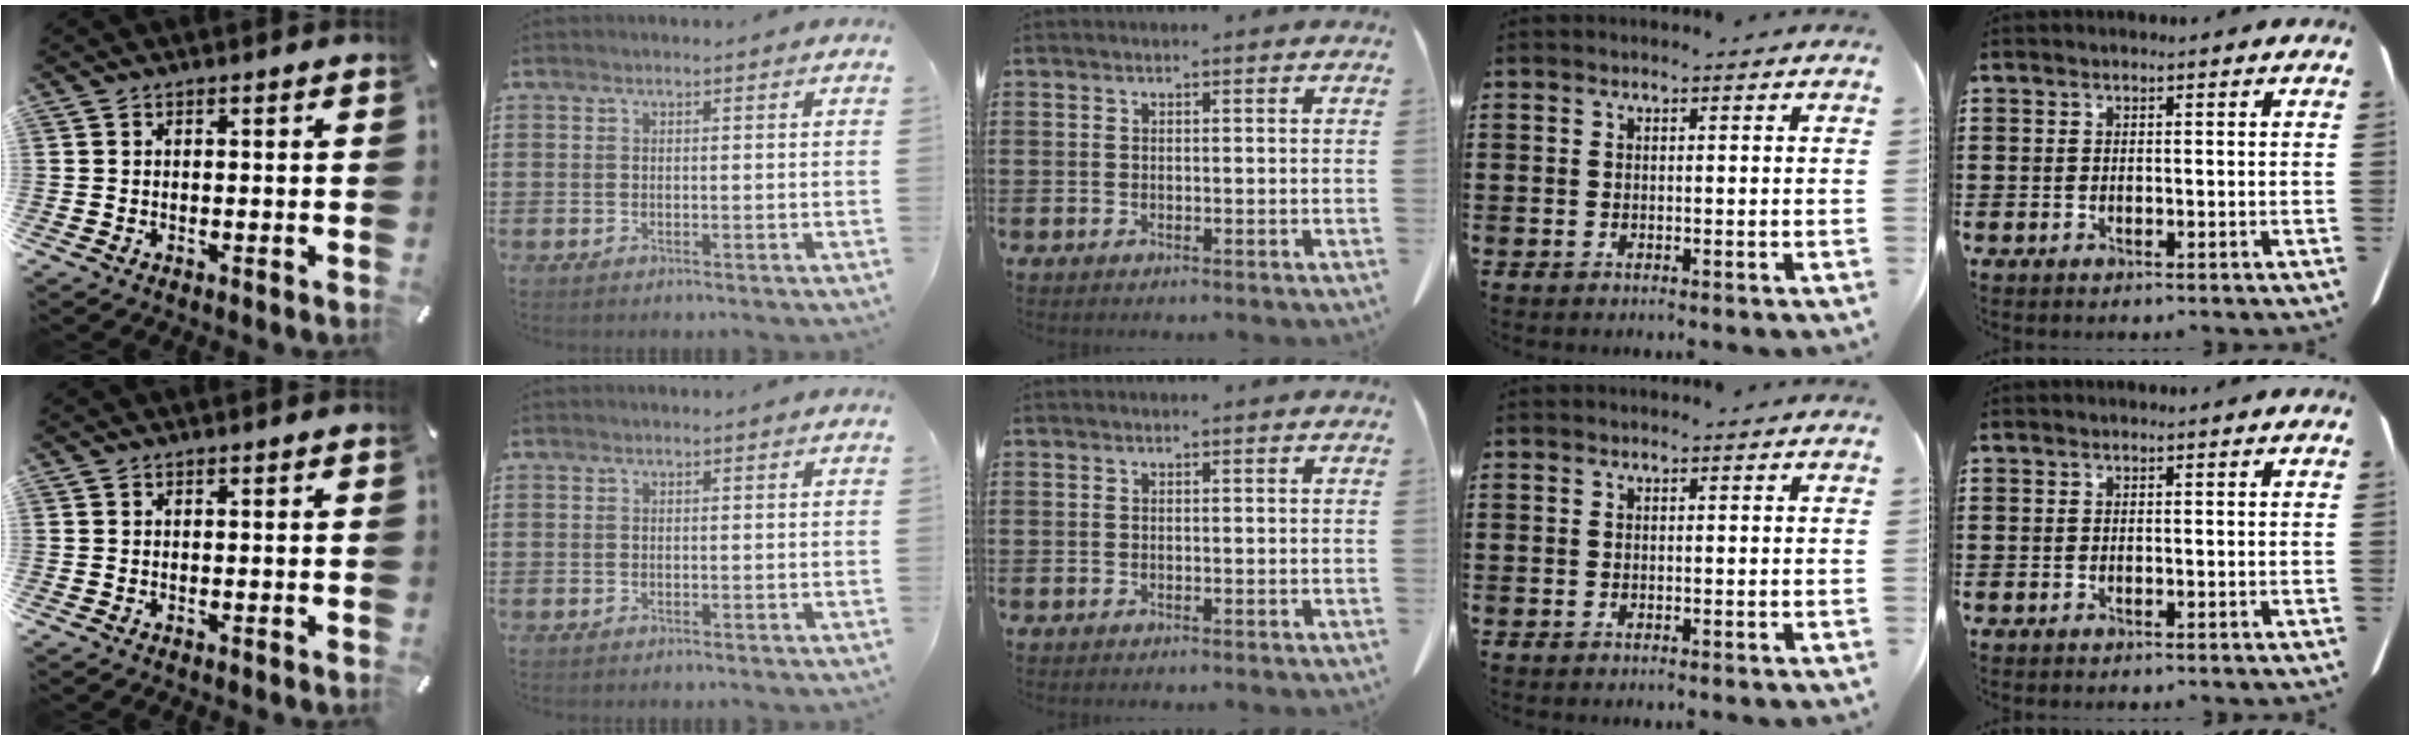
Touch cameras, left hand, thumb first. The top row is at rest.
{}